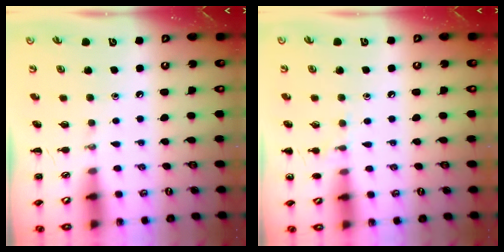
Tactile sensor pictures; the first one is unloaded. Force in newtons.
{"total": 5.5, "press": 5.4, "slide": 1.3}